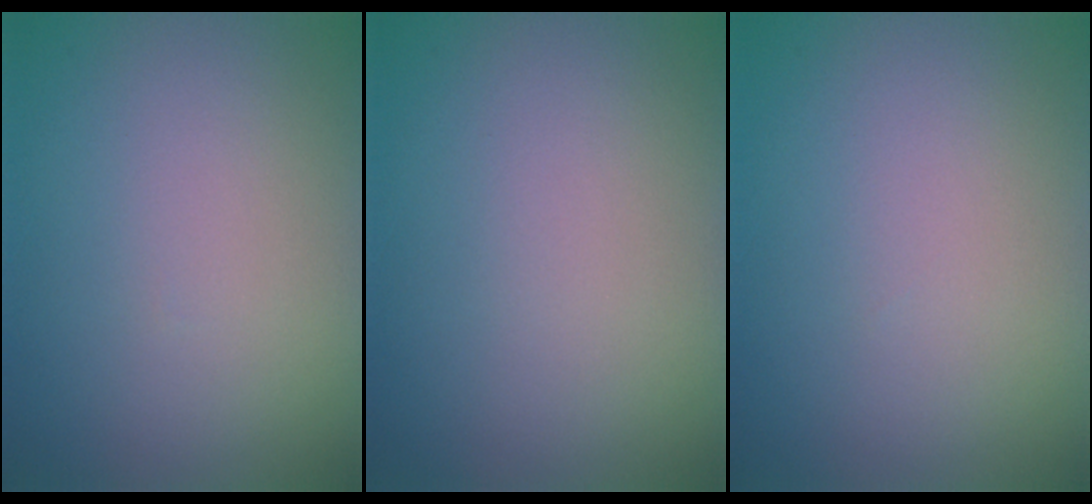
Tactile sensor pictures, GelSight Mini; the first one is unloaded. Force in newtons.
{"total": 0.0}
{"total": 0.0}